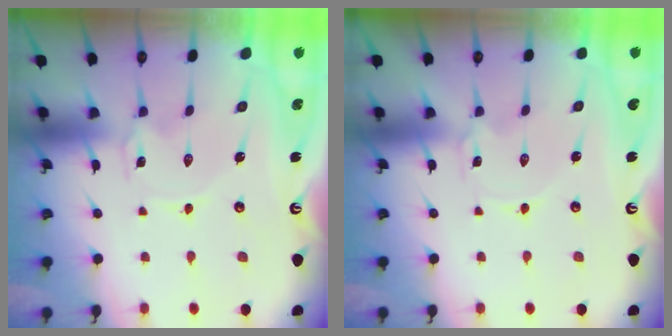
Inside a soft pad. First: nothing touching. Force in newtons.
{"total": 0.0}